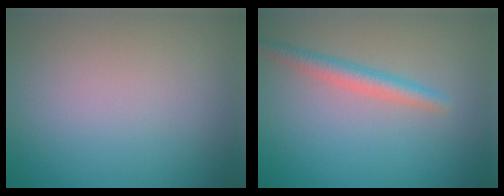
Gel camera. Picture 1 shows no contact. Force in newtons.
{"total": 2.4, "press": 2.4, "slide": 0.1}